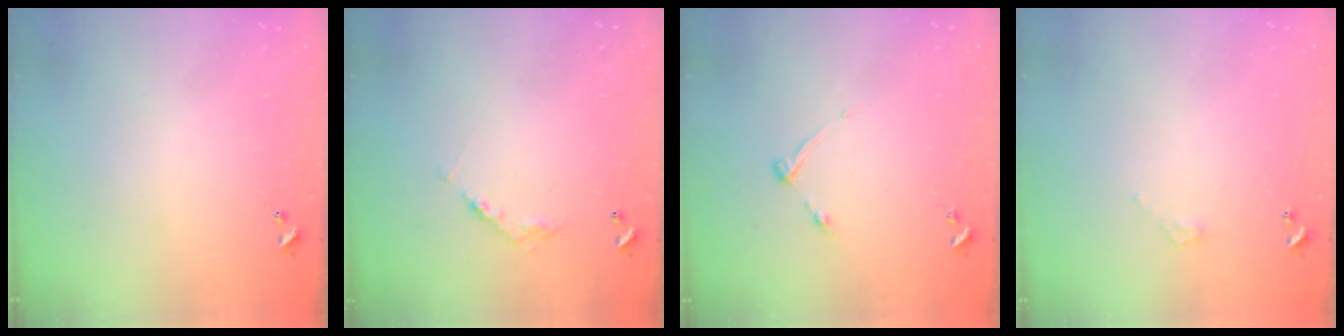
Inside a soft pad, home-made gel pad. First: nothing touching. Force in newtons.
{"total": 6.0, "press": 6.0, "slide": 0.3}
{"total": 4.5, "press": 4.4, "slide": 0.6}
{"total": 2.8, "press": 2.8, "slide": 0.2}